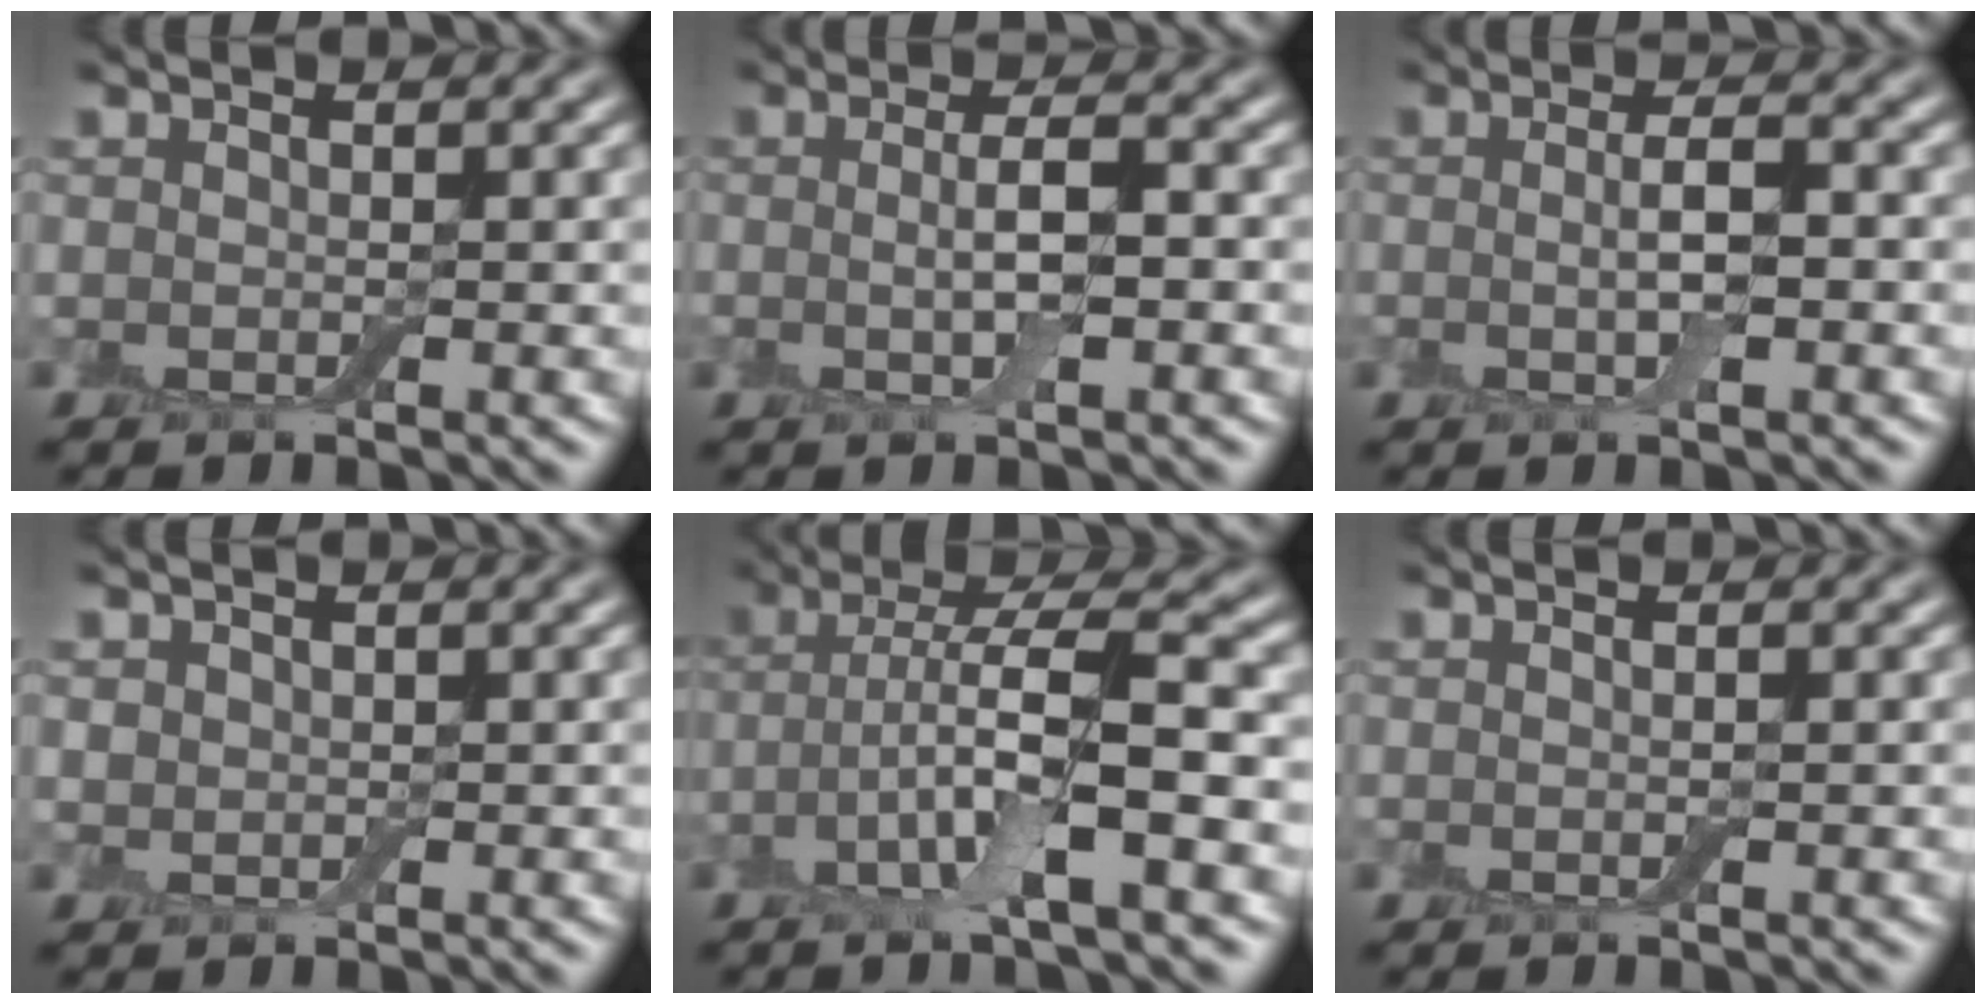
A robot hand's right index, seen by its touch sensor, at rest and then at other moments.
{"total": 3.1, "force": [-0.3, 0.8, 3.0], "torque": [-0.057, -0.005, -0.005]}
{"total": 2.8, "force": [-0.3, 0.7, 2.6], "torque": [-0.051, -0.005, -0.006]}
{"total": 1.0, "force": [0.2, 0.9, 0.2], "torque": [-0.001, -0.004, 0.005]}
{"total": 7.3, "force": [-1.9, 1.7, 6.8], "torque": [-0.132, 0.009, -0.038]}
{"total": 0.0}